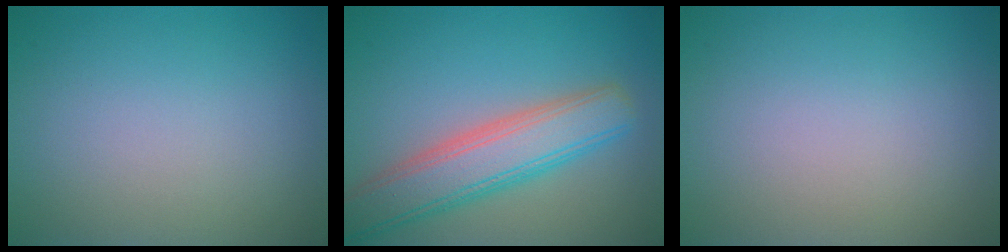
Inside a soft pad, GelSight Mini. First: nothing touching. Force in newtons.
{"total": 6.4, "press": 6.4, "slide": 0.3}
{"total": 0.0}